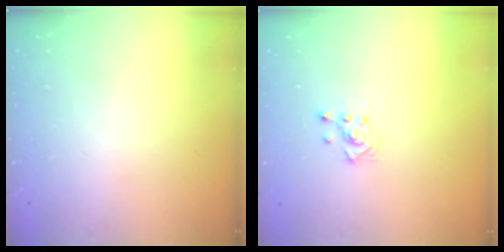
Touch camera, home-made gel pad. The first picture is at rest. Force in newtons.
{"total": 2.3, "press": 2.3, "slide": 0.3}